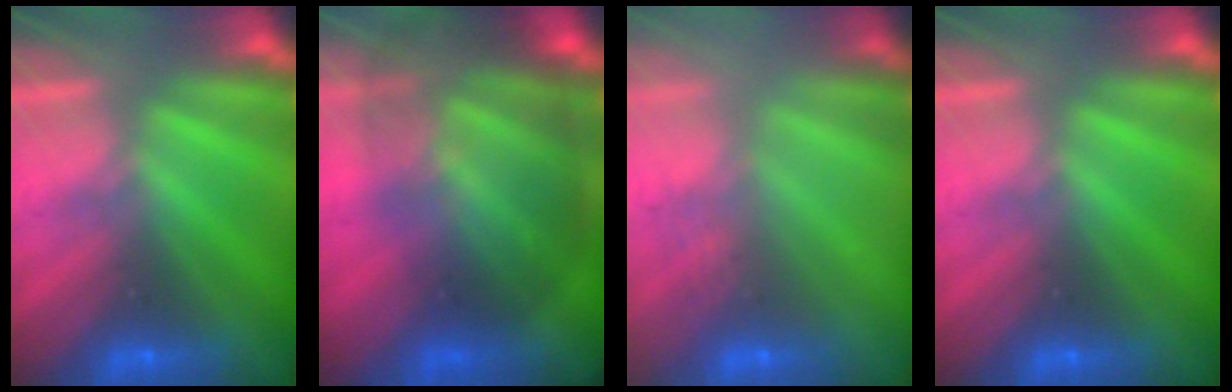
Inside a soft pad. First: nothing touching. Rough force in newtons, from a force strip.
{"total": 9.5}
{"total": 3.2}
{"total": 0.0}